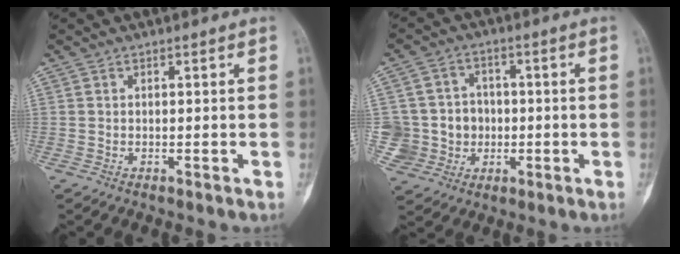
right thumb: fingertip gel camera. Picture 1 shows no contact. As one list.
[{"total": 9.9, "force": [-0.7, 9.6, 2.2], "torque": [-0.010, 0.022, -0.004]}]